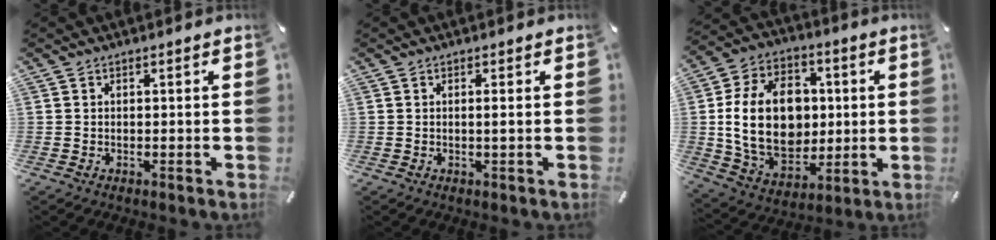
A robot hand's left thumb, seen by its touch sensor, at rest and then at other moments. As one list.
[{"total": 1.3, "force": [0.0, -0.1, 1.3], "torque": [-0.025, -0.004, -0.001]}, {"total": 21.2, "force": [0.9, 16.0, 14.0], "torque": [-0.278, 0.005, 0.021]}]